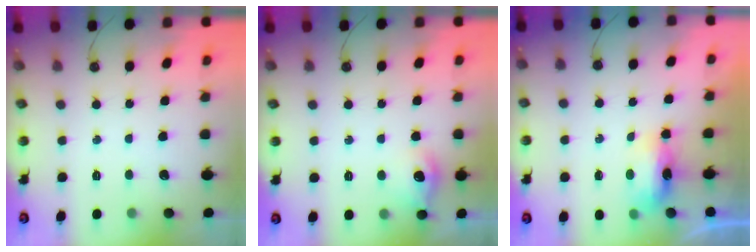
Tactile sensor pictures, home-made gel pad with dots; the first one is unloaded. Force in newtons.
{"total": 9.8, "press": 9.7, "slide": 1.0}
{"total": 6.4, "press": 6.4, "slide": 0.2}